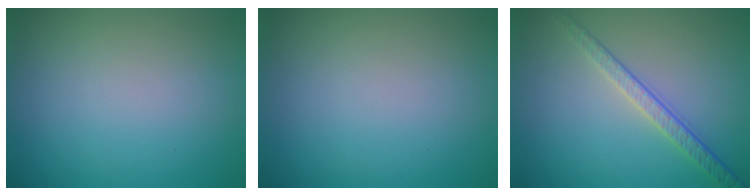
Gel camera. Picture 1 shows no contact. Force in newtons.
{"total": 0.0}
{"total": 2.4, "press": 2.0, "slide": 1.4}